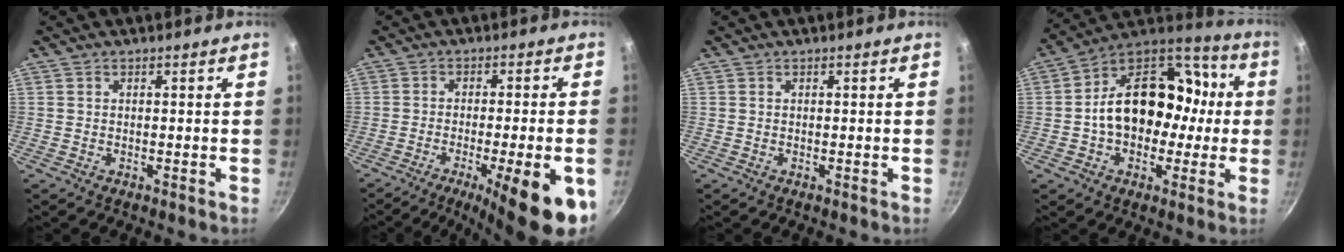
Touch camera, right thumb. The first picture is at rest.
{"total": 17.7, "force": [-8.1, 4.2, 15.1], "torque": [-0.163, 0.004, -0.106]}
{"total": 0.0}
{"total": 20.2, "force": [-0.1, 13.9, 14.7], "torque": [-0.190, 0.049, -0.006]}